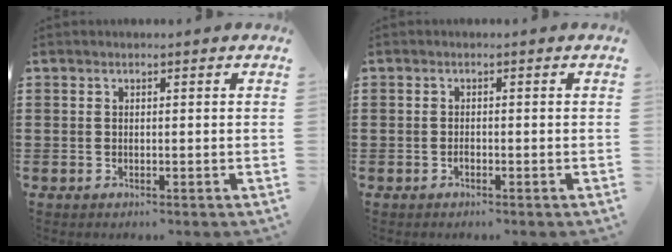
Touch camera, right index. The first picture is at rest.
{"total": 0.8, "force": [-0.6, 0.2, 0.5], "torque": [-0.013, -0.006, -0.010]}